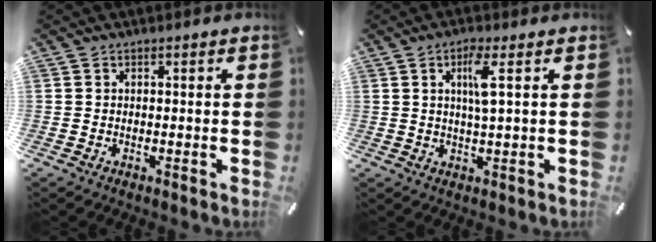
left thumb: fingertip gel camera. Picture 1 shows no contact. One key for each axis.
{"total": 6.0, "fx": 1.7, "fy": 0.7, "fz": 5.8, "tx": -0.109, "ty": -0.003, "tz": 0.022}